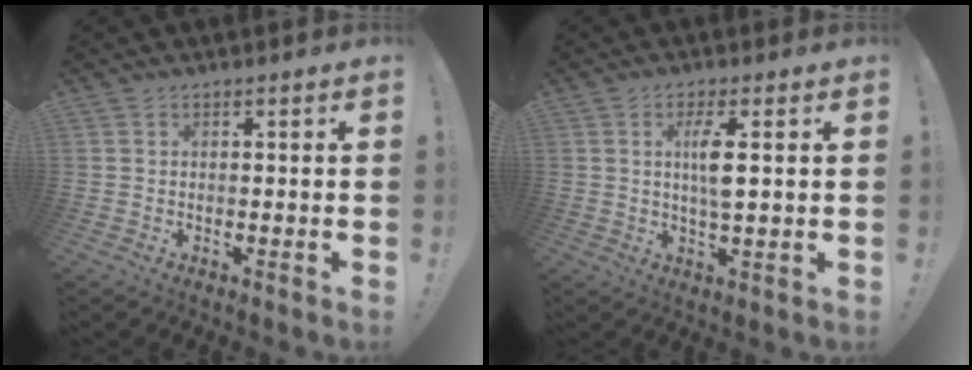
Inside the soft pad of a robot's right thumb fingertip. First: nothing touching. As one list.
[{"total": 6.5, "force": [1.5, 1.2, 6.2], "torque": [-0.107, -0.009, 0.018]}]